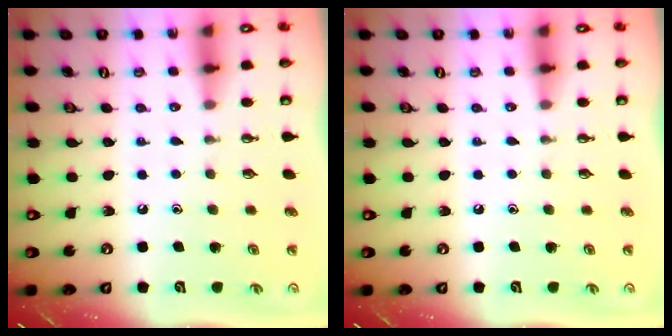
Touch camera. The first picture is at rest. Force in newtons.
{"total": 0.0}